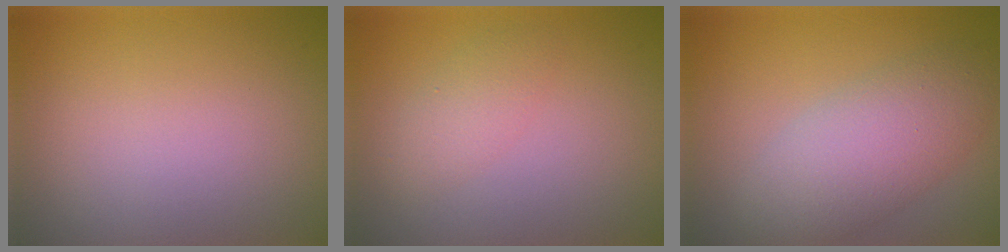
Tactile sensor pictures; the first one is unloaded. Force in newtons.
{"total": 1.9, "press": 1.9, "slide": 0.0}
{"total": 5.5, "press": 5.5, "slide": 0.1}